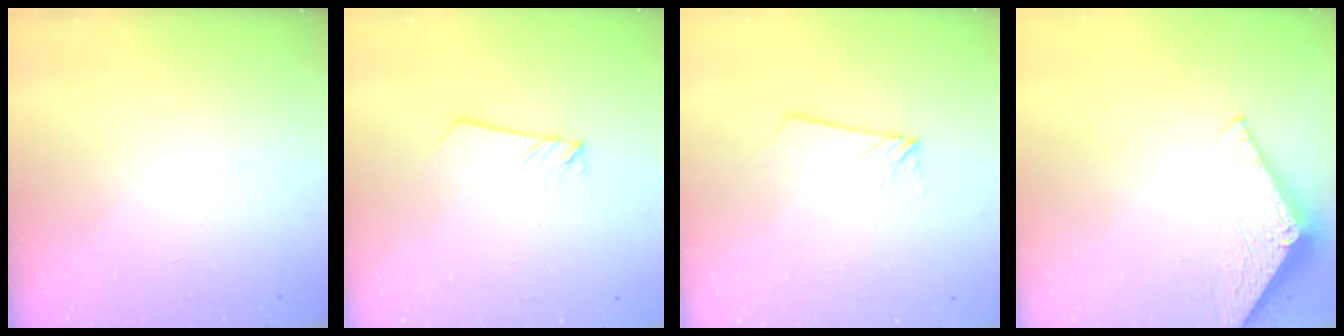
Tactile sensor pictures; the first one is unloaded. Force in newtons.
{"total": 2.0, "press": 2.0, "slide": 0.2}
{"total": 1.7, "press": 1.7, "slide": 0.1}
{"total": 3.1, "press": 3.1, "slide": 0.2}